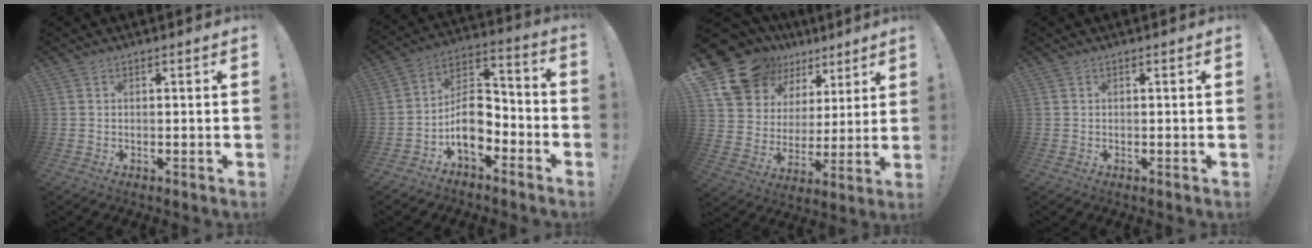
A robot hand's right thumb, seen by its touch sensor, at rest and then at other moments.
{"total": 12.3, "force": [-5.4, 8.2, 7.4], "torque": [-0.120, 0.031, -0.089]}
{"total": 17.1, "force": [12.3, 10.6, 5.4], "torque": [-0.104, -0.076, 0.249]}
{"total": 0.0}